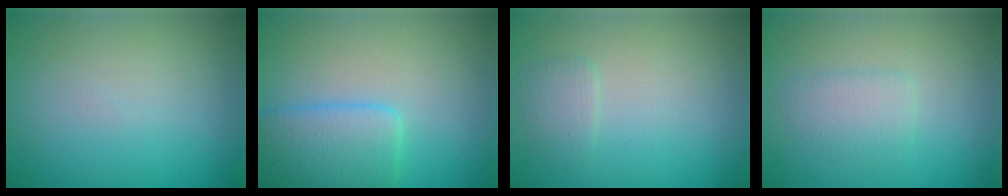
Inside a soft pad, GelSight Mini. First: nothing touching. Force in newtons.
{"total": 4.2, "press": 4.1, "slide": 0.1}
{"total": 1.2, "press": 1.1, "slide": 0.3}
{"total": 1.8, "press": 1.8, "slide": 0.1}